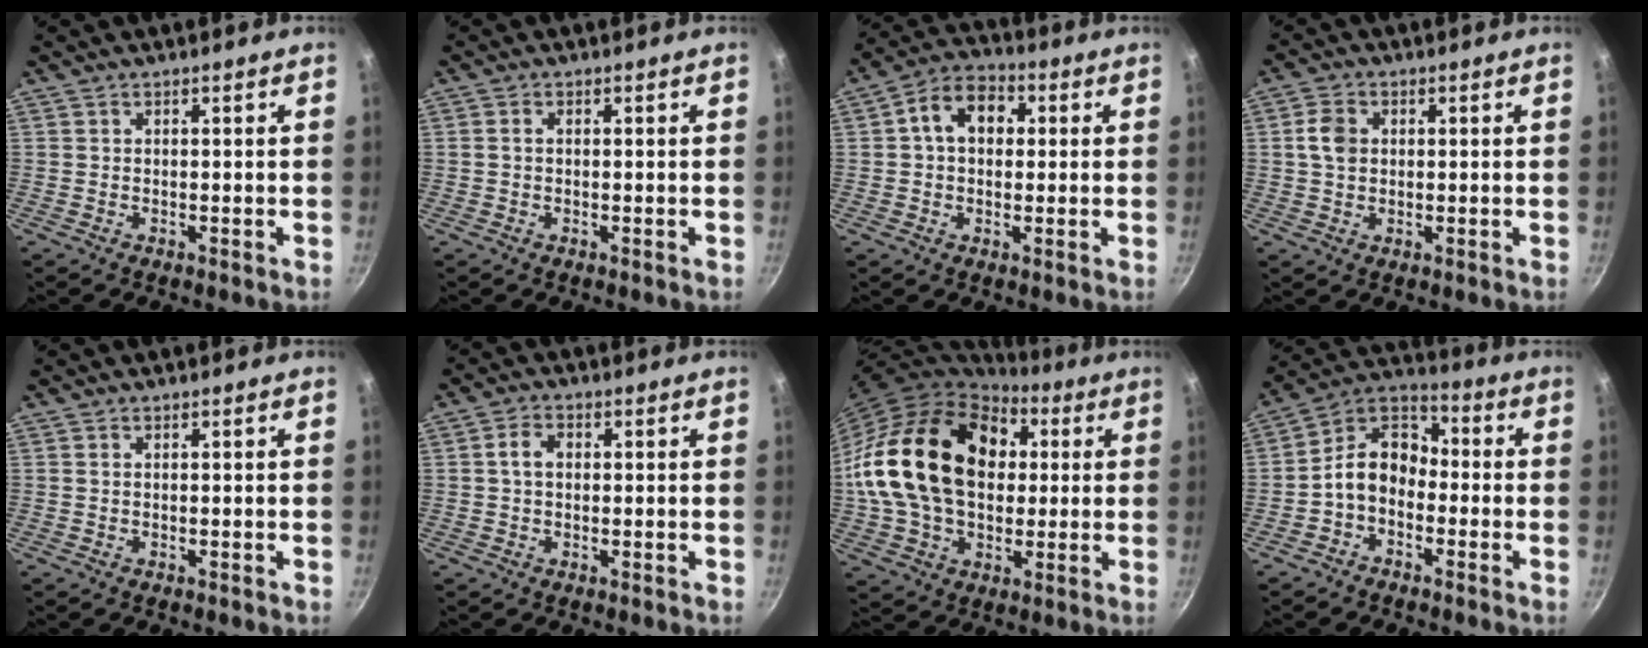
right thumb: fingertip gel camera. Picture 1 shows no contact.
{"total": 1.2, "force": [0.0, 0.9, 0.9], "torque": [-0.016, 0.005, -0.001]}
{"total": 9.3, "force": [1.6, 6.7, 6.2], "torque": [-0.072, 0.022, 0.010]}
{"total": 4.6, "force": [0.7, 3.5, 2.9], "torque": [-0.045, 0.006, 0.007]}
{"total": 0.0}
{"total": 3.5, "force": [0.3, 2.6, 2.4], "torque": [-0.034, 0.009, 0.002]}
{"total": 26.1, "force": [3.5, 18.4, 18.2], "torque": [-0.312, 0.032, 0.059]}
{"total": 9.9, "force": [-2.6, 7.3, 6.3], "torque": [-0.082, 0.049, -0.074]}